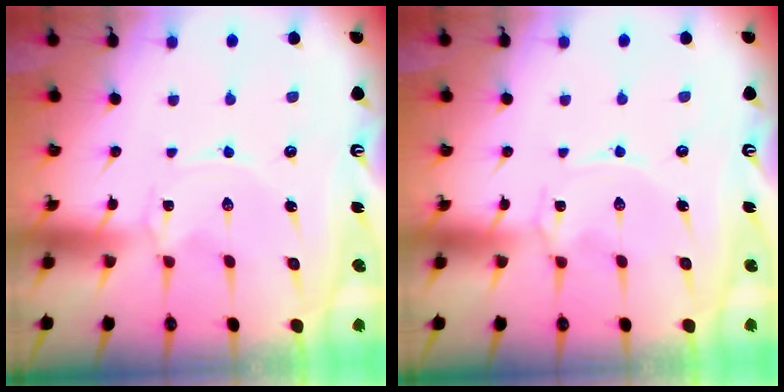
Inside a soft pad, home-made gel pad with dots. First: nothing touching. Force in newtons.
{"total": 1.0, "press": 1.0, "slide": 0.1}